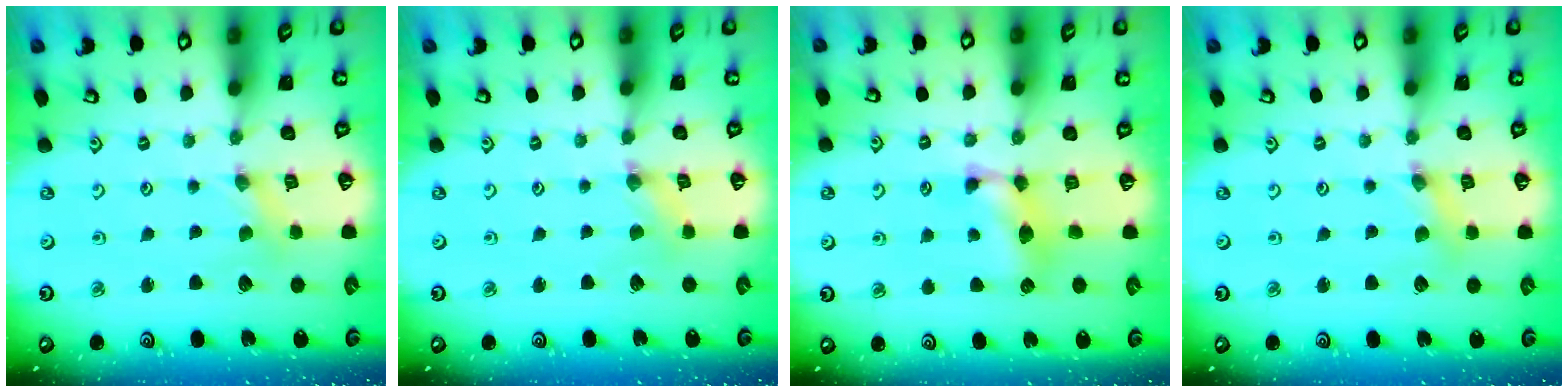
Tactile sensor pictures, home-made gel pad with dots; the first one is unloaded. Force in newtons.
{"total": 1.0, "press": 1.0, "slide": 0.2}
{"total": 8.4, "press": 8.4, "slide": 0.4}
{"total": 2.5, "press": 2.5, "slide": 0.3}